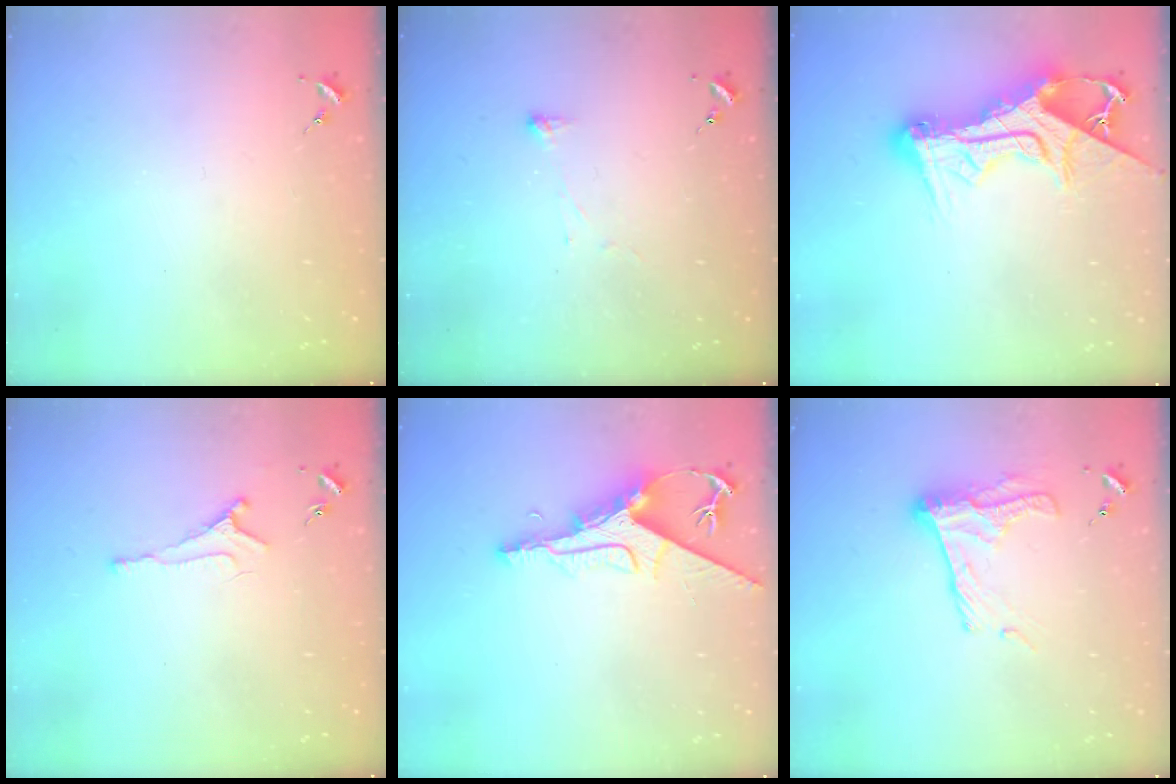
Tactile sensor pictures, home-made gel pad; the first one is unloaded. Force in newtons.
{"total": 2.9, "press": 2.8, "slide": 0.5}
{"total": 17.8, "press": 17.7, "slide": 1.7}
{"total": 5.8, "press": 5.7, "slide": 0.8}
{"total": 9.8, "press": 9.8, "slide": 1.3}
{"total": 12.8, "press": 12.8, "slide": 0.7}